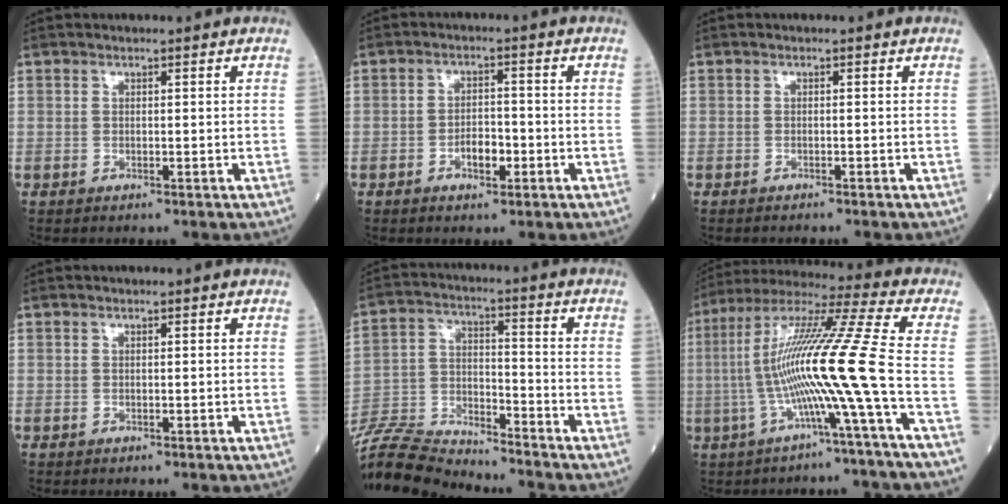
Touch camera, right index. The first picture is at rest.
{"total": 3.7, "force": [-1.6, 1.6, 3.0], "torque": [-0.049, 0.005, -0.026]}
{"total": 1.9, "force": [-1.8, 0.1, 0.7], "torque": [-0.012, -0.002, -0.022]}
{"total": 0.0}
{"total": 14.7, "force": [-14.4, 0.3, 3.0], "torque": [-0.061, 0.007, -0.264]}
{"total": 15.9, "force": [-3.4, -2.7, 15.3], "torque": [-0.292, 0.012, -0.074]}